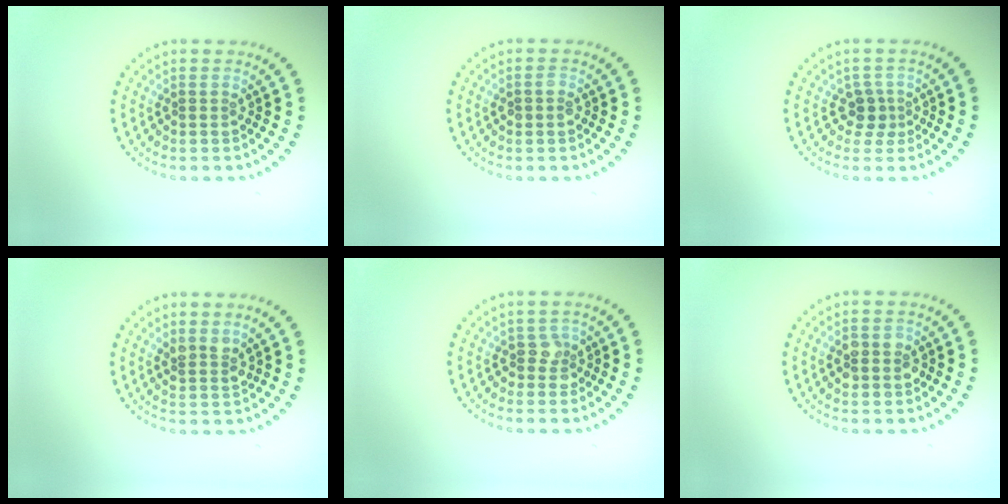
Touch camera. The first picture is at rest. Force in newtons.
{"total": 1.1, "press": 1.1, "slide": 0.0}
{"total": 1.9, "press": 1.4, "slide": 1.2}
{"total": 1.8, "press": 1.6, "slide": 1.0}
{"total": 1.7, "press": 1.4, "slide": 0.8}
{"total": 2.3, "press": 2.2, "slide": 0.2}